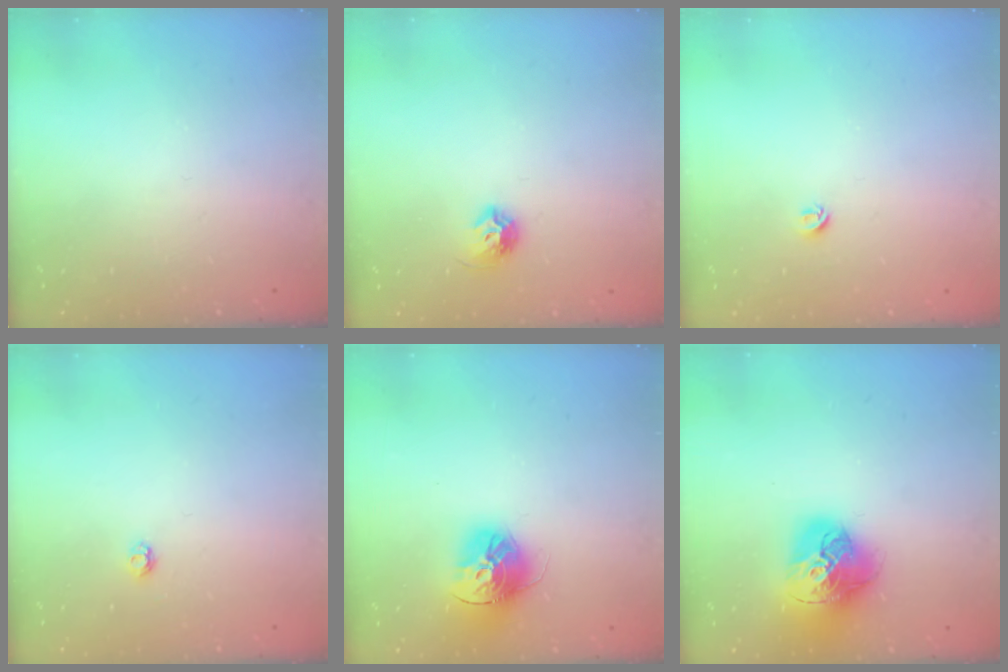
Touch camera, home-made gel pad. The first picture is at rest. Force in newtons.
{"total": 7.0, "press": 7.0, "slide": 0.8}
{"total": 3.9, "press": 3.8, "slide": 0.3}
{"total": 2.9, "press": 2.9, "slide": 0.4}
{"total": 15.1, "press": 15.0, "slide": 1.5}
{"total": 17.5, "press": 17.4, "slide": 2.0}